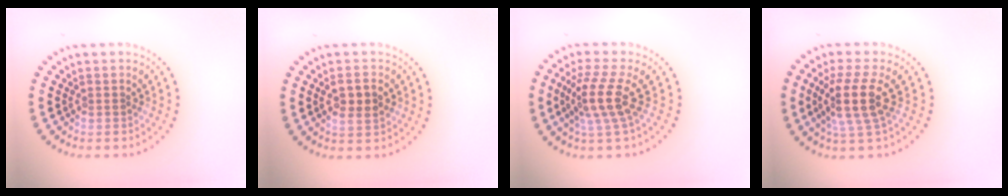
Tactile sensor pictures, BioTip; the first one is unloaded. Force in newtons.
{"total": 2.7, "press": 2.7, "slide": 0.5}
{"total": 4.0, "press": 3.0, "slide": 2.7}
{"total": 4.1, "press": 3.4, "slide": 2.4}